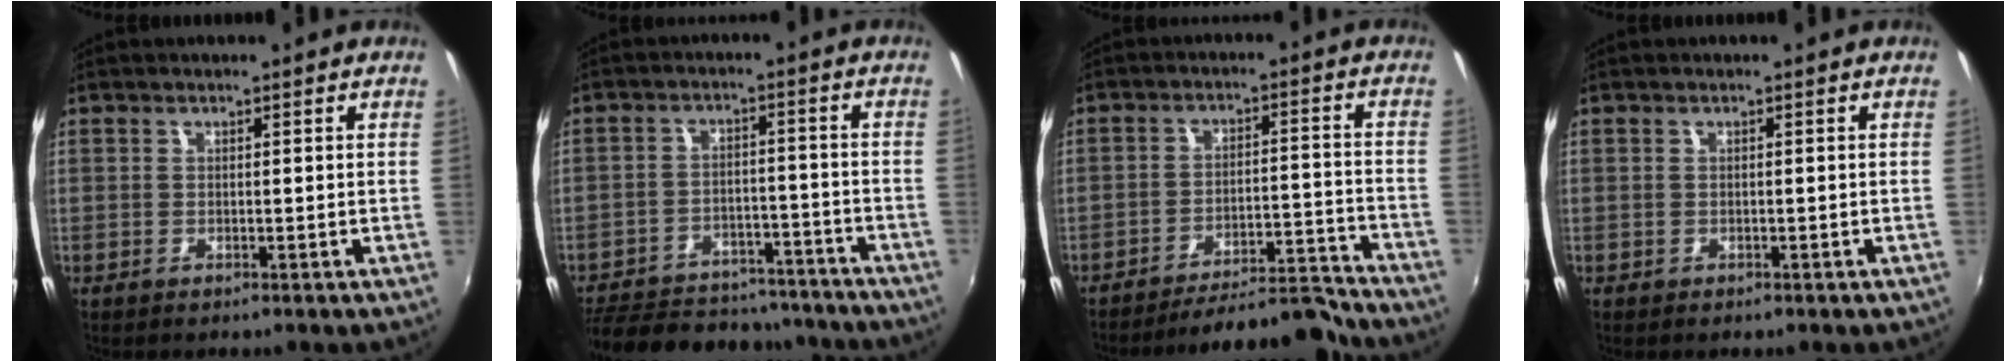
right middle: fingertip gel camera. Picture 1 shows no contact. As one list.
[{"total": 19.4, "force": [-16.2, 8.5, 6.5], "torque": [-0.152, 0.035, -0.205]}, {"total": 12.9, "force": [-12.5, 1.4, 3.1], "torque": [-0.055, 0.032, -0.170]}, {"total": 0.6, "force": [-0.3, 0.5, 0.1], "torque": [-0.002, -0.001, -0.002]}]